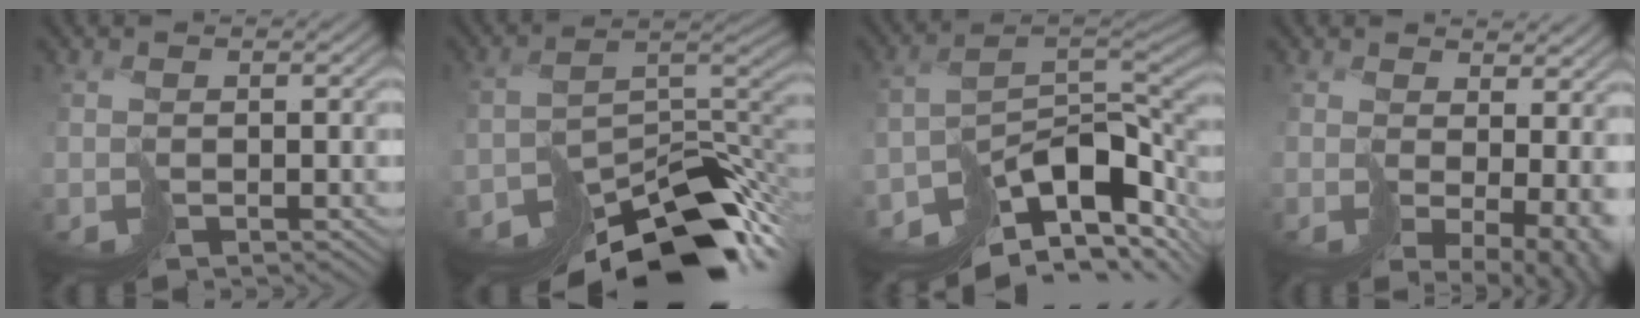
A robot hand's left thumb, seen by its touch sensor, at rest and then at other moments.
{"total": 14.2, "force": [-11.1, 4.9, 7.3], "torque": [-0.126, -0.020, -0.156]}
{"total": 13.1, "force": [-6.7, 6.6, 9.2], "torque": [-0.147, -0.021, -0.093]}
{"total": 8.5, "force": [0.8, 4.4, 7.2], "torque": [-0.124, -0.034, 0.057]}